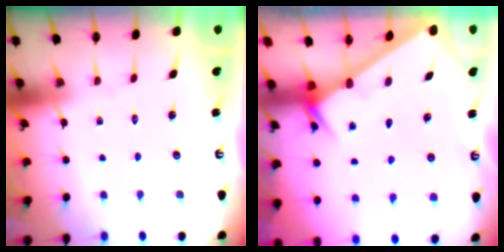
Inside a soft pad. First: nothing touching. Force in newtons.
{"total": 2.6, "press": 2.6, "slide": 0.0}